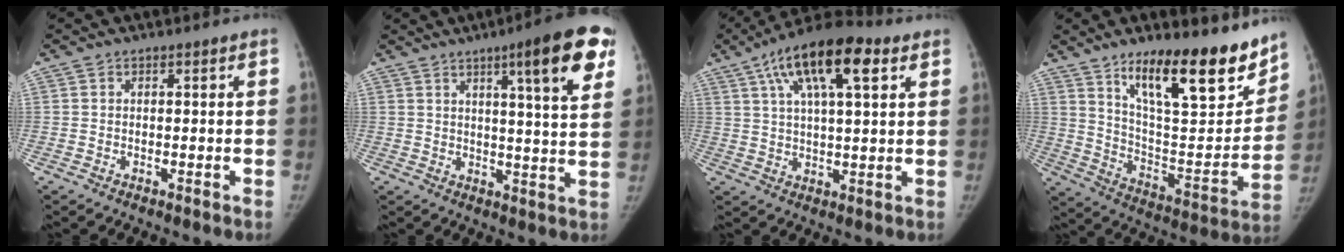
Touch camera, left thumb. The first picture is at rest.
{"total": 14.6, "force": [7.3, 2.0, 12.5], "torque": [-0.153, -0.026, 0.096]}
{"total": 15.9, "force": [7.4, 5.5, 12.9], "torque": [-0.203, 0.000, 0.118]}
{"total": 23.8, "force": [16.0, 7.1, 16.2], "torque": [-0.199, -0.090, 0.258]}